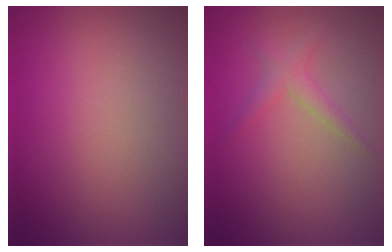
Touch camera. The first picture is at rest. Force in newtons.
{"total": 1.7, "press": 1.7, "slide": 0.1}